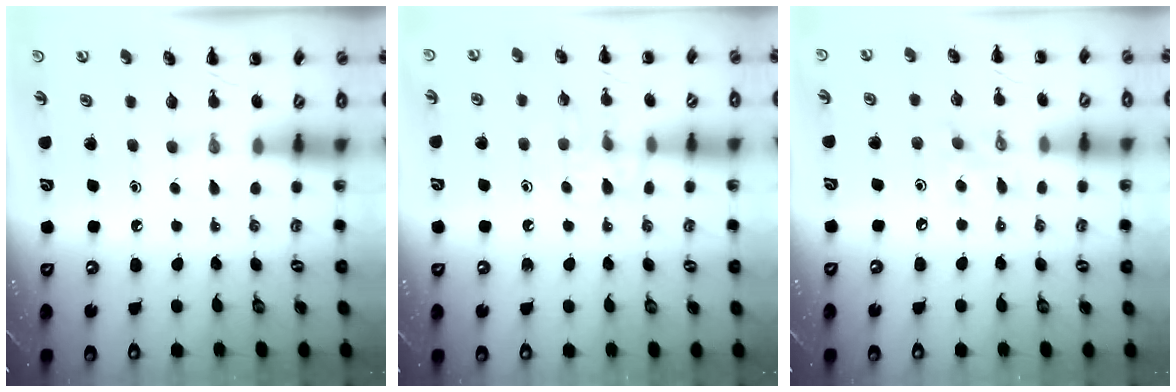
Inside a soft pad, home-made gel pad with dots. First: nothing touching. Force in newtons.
{"total": 9.8, "press": 9.8, "slide": 0.9}
{"total": 5.9, "press": 5.8, "slide": 0.7}